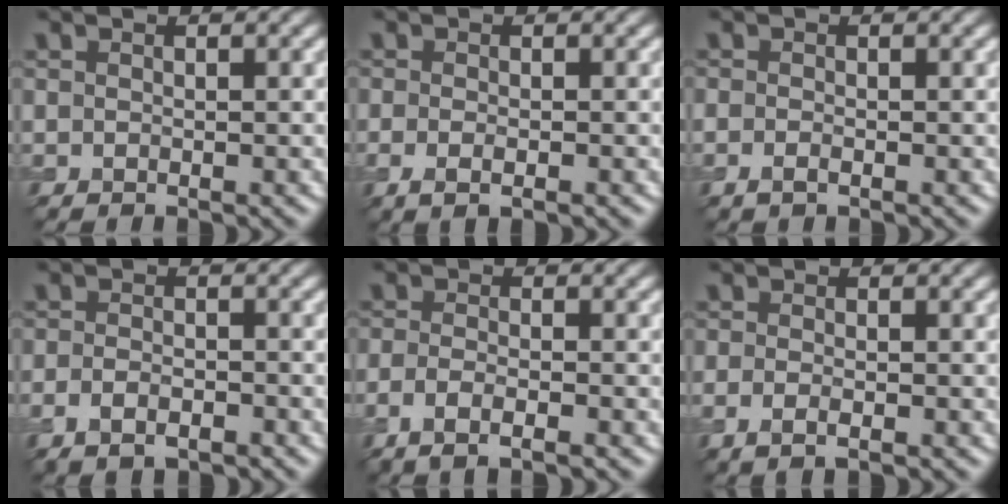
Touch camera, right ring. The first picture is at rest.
{"total": 1.8, "force": [-0.7, 0.5, 1.6], "torque": [-0.029, -0.006, -0.011]}
{"total": 0.6, "force": [-0.3, 0.1, 0.5], "torque": [-0.011, -0.002, -0.007]}
{"total": 2.2, "force": [-1.6, 0.9, 1.1], "torque": [-0.020, -0.005, -0.031]}
{"total": 2.2, "force": [-1.4, 0.4, 1.7], "torque": [-0.037, -0.006, -0.028]}
{"total": 1.3, "force": [-0.6, 0.3, 1.1], "torque": [-0.022, -0.005, -0.013]}